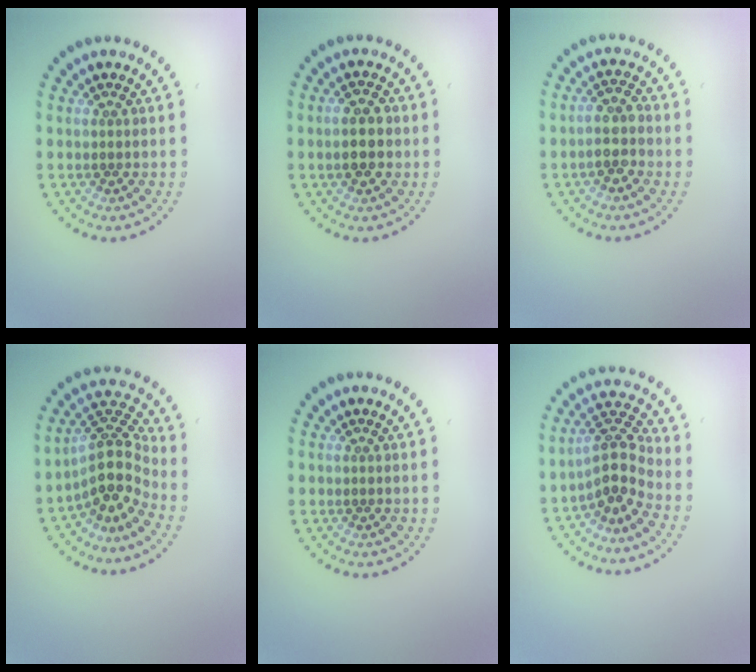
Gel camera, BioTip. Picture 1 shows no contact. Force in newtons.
{"total": 2.9, "press": 2.9, "slide": 0.2}
{"total": 2.5, "press": 2.2, "slide": 1.2}
{"total": 4.7, "press": 3.5, "slide": 3.2}
{"total": 0.0}
{"total": 3.7, "press": 3.0, "slide": 2.1}